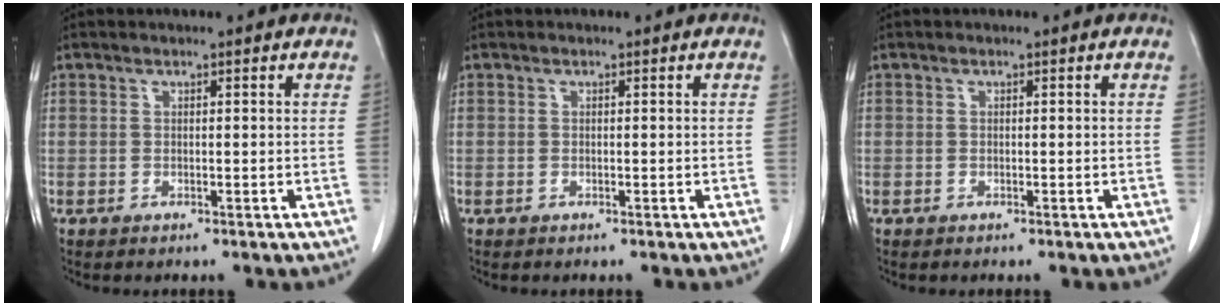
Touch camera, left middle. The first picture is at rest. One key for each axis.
{"total": 0.0}
{"total": 0.0}